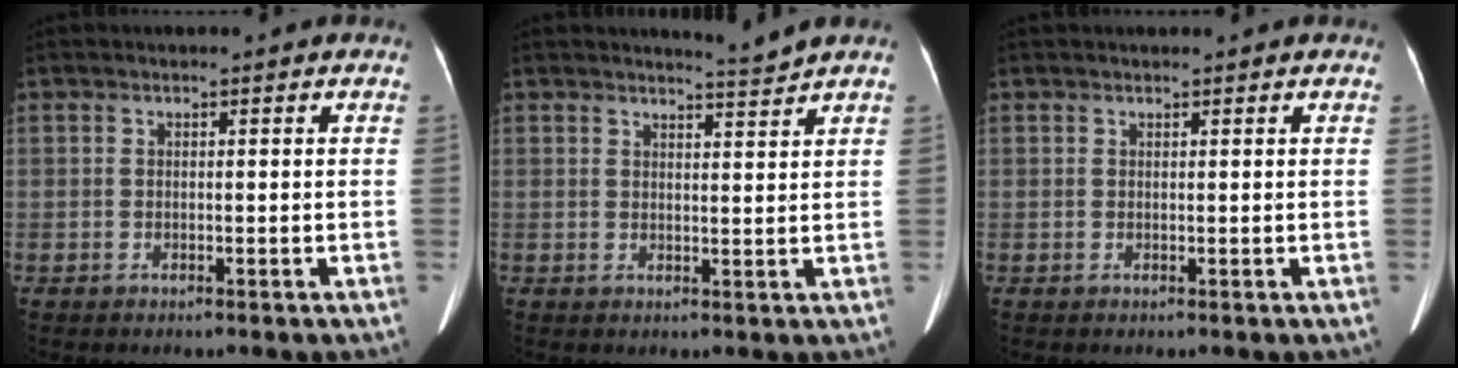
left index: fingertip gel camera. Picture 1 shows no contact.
{"total": 1.9, "force": [1.6, -0.9, -0.3], "torque": [-0.012, -0.016, 0.030]}
{"total": 1.3, "force": [1.3, 0.2, 0.4], "torque": [-0.006, 0.016, 0.021]}